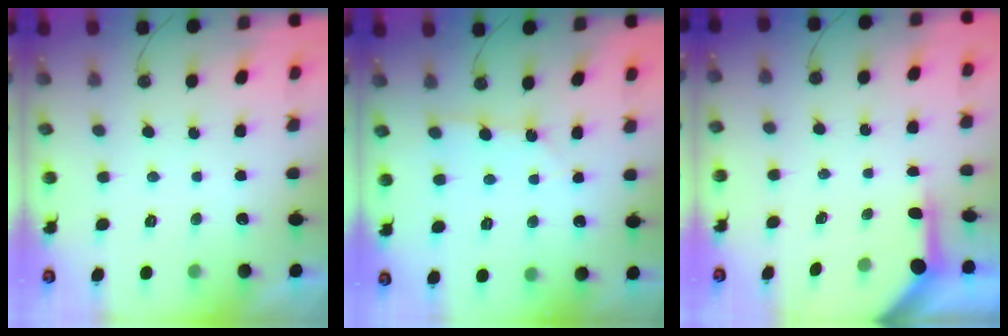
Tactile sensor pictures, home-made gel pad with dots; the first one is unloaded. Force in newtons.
{"total": 2.0, "press": 2.0, "slide": 0.3}
{"total": 3.9, "press": 3.9, "slide": 0.3}